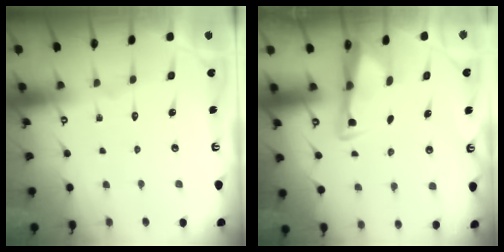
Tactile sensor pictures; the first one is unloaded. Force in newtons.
{"total": 3.2, "press": 3.1, "slide": 0.8}